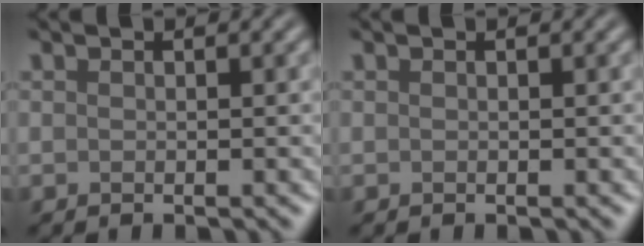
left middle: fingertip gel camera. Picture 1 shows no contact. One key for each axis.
{"total": 0.0}